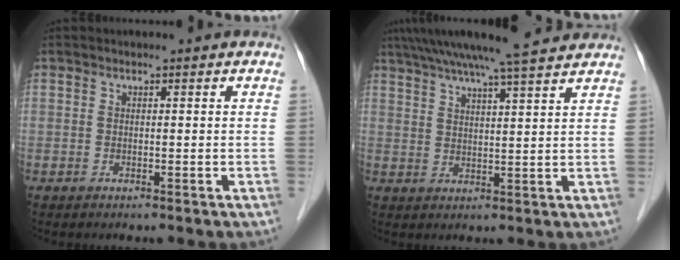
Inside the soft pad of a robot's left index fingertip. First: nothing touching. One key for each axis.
{"total": 14.3, "fx": 12.3, "fy": 0.5, "fz": 7.3, "tx": -0.126, "ty": 0.034, "tz": 0.177}